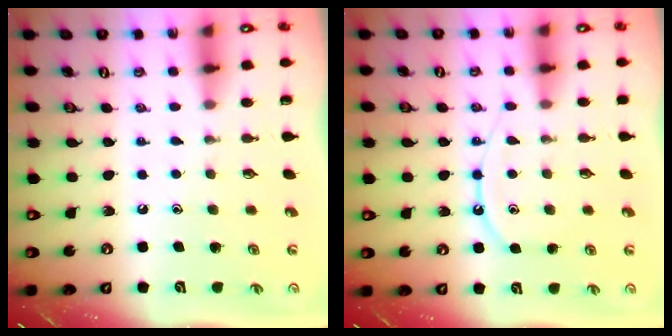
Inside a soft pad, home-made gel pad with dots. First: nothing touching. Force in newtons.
{"total": 9.4, "press": 9.3, "slide": 1.0}